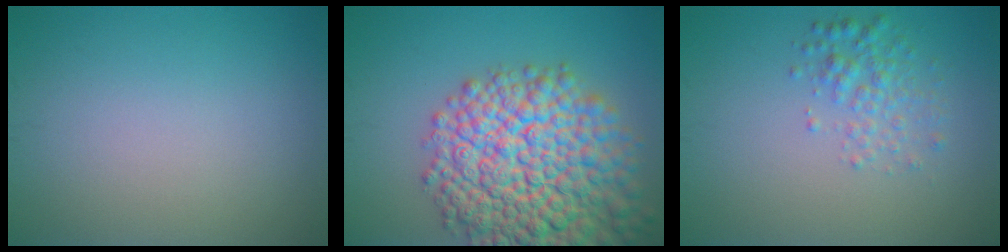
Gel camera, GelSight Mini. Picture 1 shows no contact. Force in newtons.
{"total": 13.5, "press": 13.5, "slide": 0.6}
{"total": 2.4, "press": 2.4, "slide": 0.1}